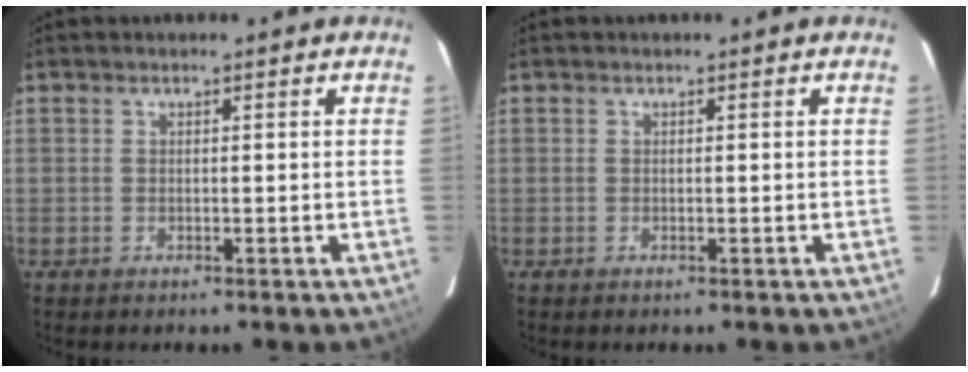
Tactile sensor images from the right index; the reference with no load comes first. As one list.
[{"total": 0.0}]